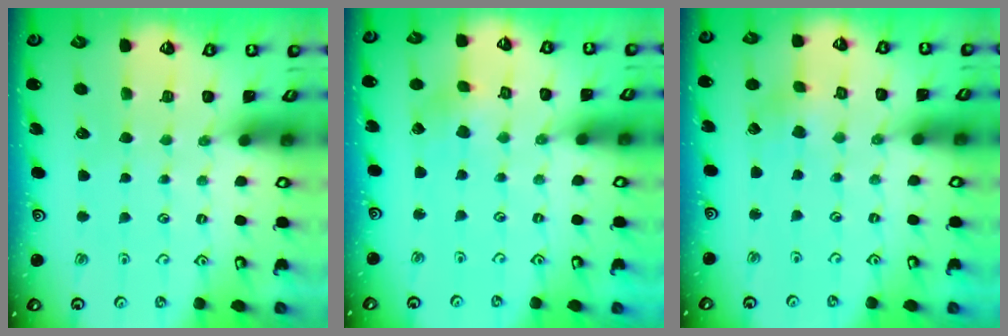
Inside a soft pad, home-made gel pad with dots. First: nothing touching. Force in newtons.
{"total": 2.0, "press": 2.0, "slide": 0.3}
{"total": 1.2, "press": 1.2, "slide": 0.1}